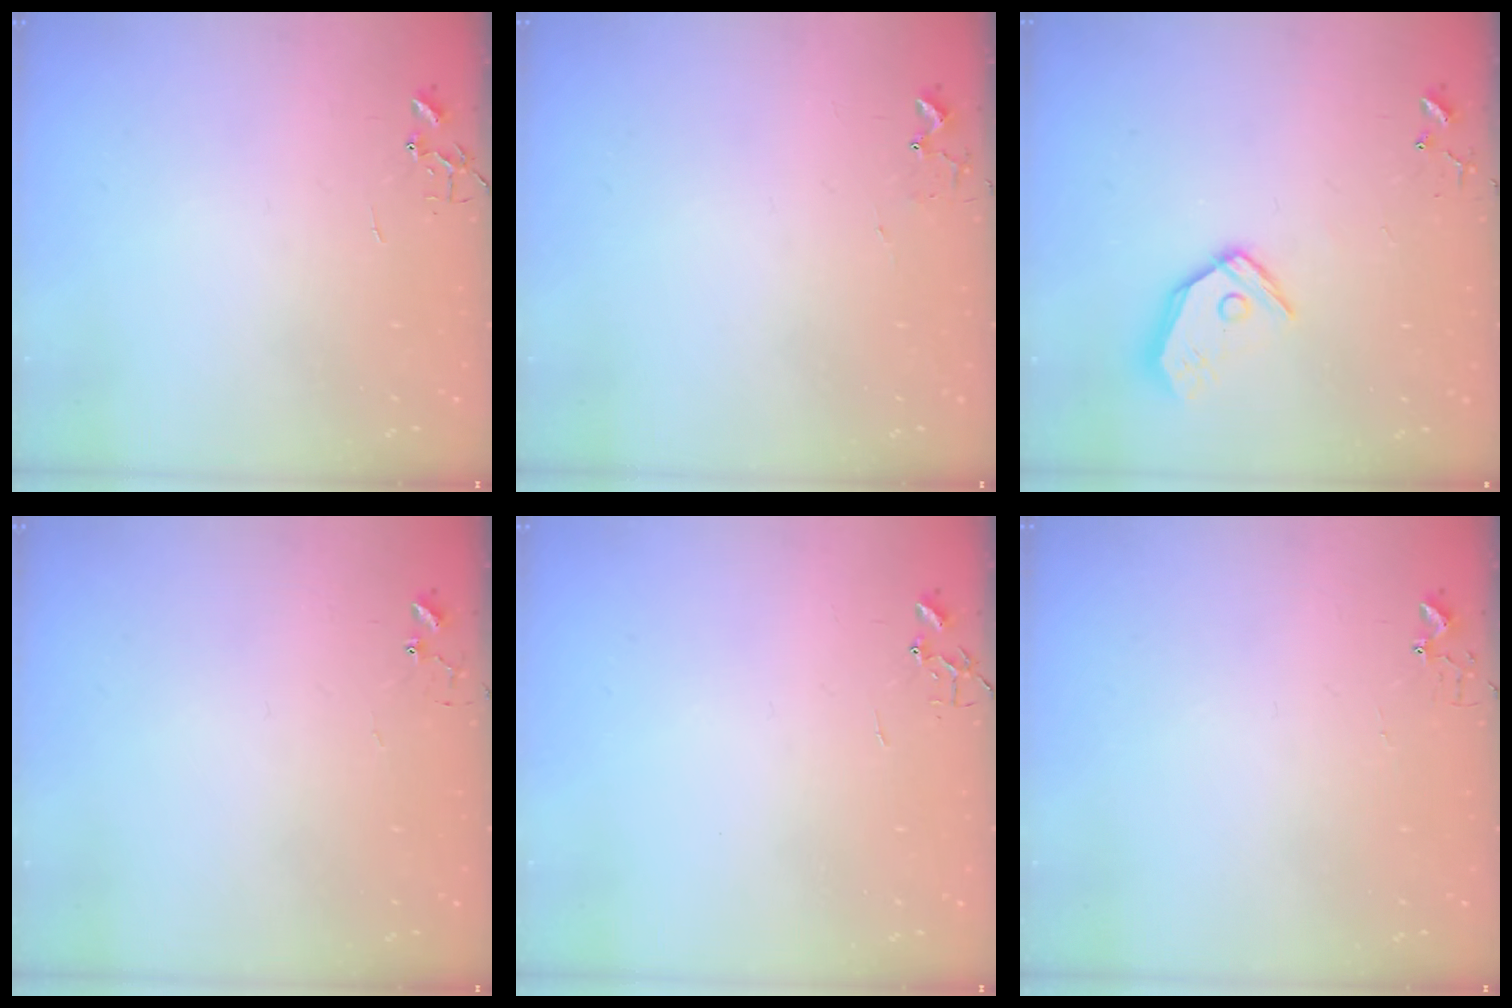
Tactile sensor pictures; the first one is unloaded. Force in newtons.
{"total": 5.4, "press": 5.4, "slide": 0.7}
{"total": 12.4, "press": 12.2, "slide": 1.9}
{"total": 5.2, "press": 5.2, "slide": 0.4}
{"total": 0.0}
{"total": 2.7, "press": 2.7, "slide": 0.3}